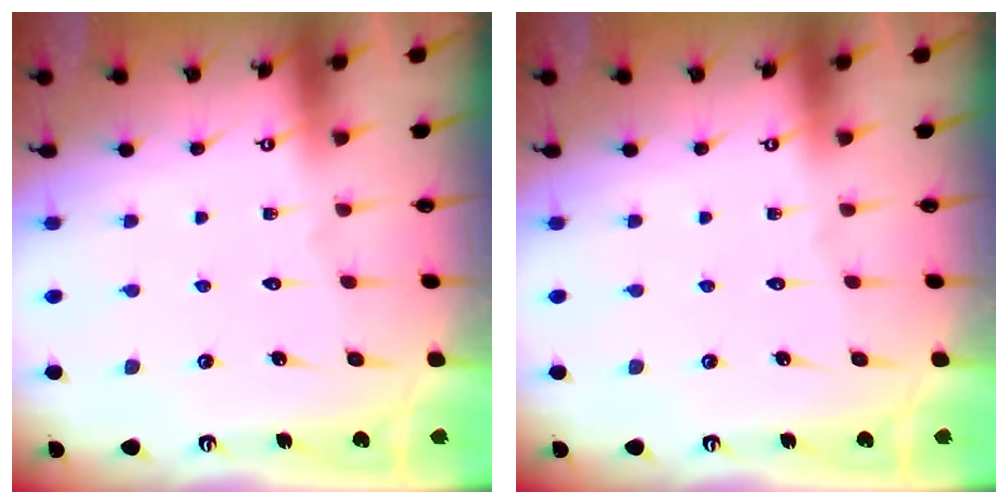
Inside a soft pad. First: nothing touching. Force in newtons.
{"total": 0.0}